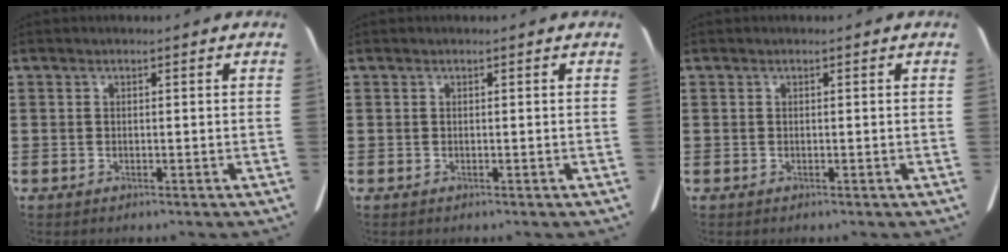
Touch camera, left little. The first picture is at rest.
{"total": 0.0}
{"total": 0.0}